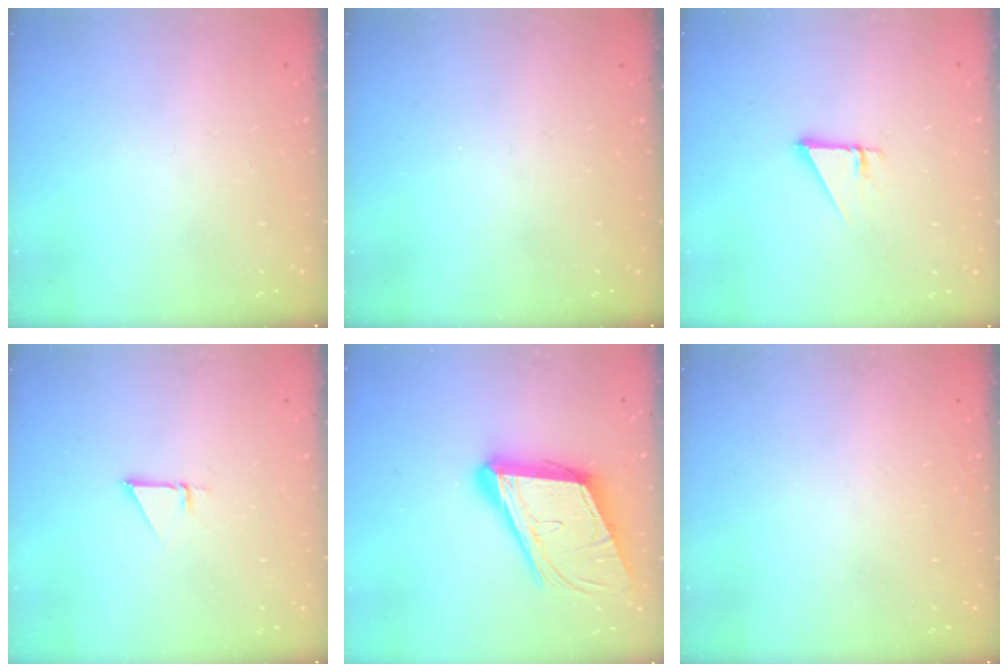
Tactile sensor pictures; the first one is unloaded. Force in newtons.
{"total": 0.0}
{"total": 2.7, "press": 2.7, "slide": 0.1}
{"total": 1.4, "press": 1.4, "slide": 0.0}
{"total": 18.6, "press": 18.2, "slide": 3.8}
{"total": 1.6, "press": 1.6, "slide": 0.0}